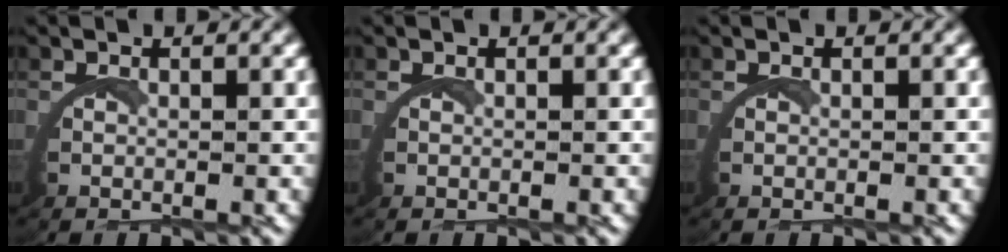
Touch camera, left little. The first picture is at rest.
{"total": 0.0}
{"total": 0.0}